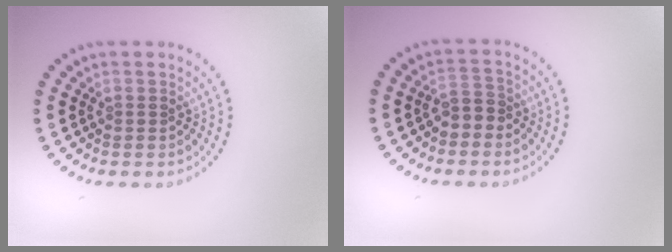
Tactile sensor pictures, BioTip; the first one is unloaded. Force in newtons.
{"total": 1.8, "press": 1.7, "slide": 0.8}